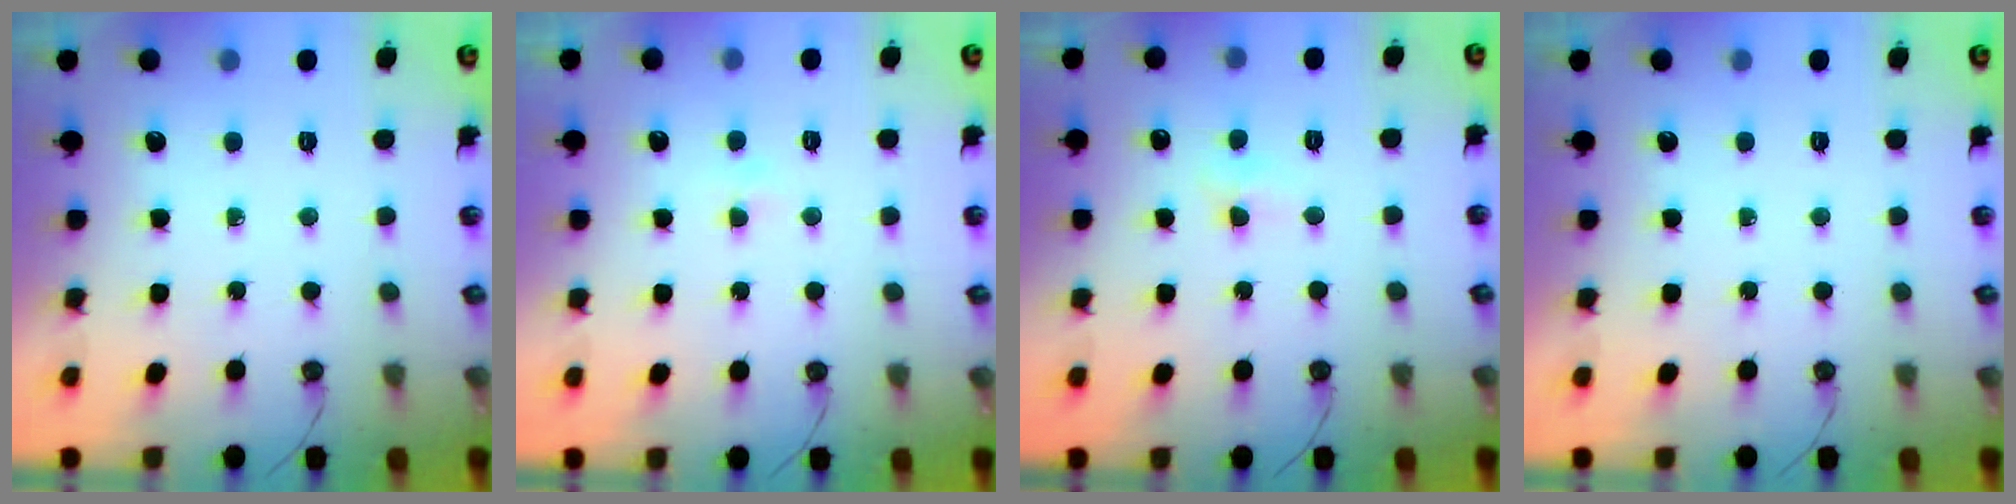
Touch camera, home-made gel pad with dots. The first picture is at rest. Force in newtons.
{"total": 2.1, "press": 2.0, "slide": 0.3}
{"total": 4.1, "press": 4.0, "slide": 0.7}
{"total": 0.0}